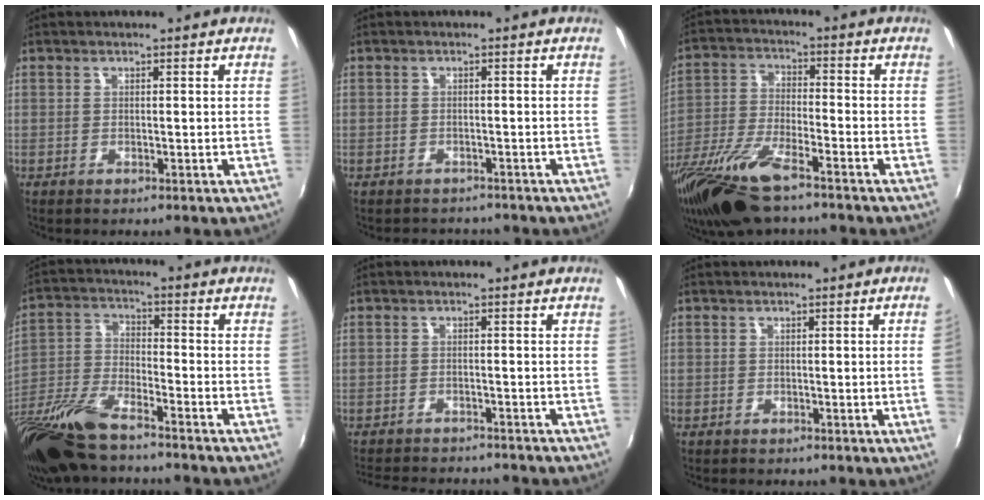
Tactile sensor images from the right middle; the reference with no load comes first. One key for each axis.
{"total": 3.1, "fx": -2.6, "fy": 1.7, "fz": 0.1, "tx": -0.006, "ty": 0.006, "tz": -0.039}
{"total": 16.5, "fx": -11.8, "fy": 4.1, "fz": 10.8, "tx": -0.230, "ty": -0.046, "tz": -0.226}
{"total": 15.9, "fx": -12.0, "fy": 4.1, "fz": 9.5, "tx": -0.207, "ty": -0.037, "tz": -0.235}
{"total": 9.6, "fx": -8.8, "fy": 2.1, "fz": 3.2, "tx": -0.081, "ty": -0.011, "tz": -0.130}
{"total": 2.4, "fx": -0.2, "fy": -1.4, "fz": 1.9, "tx": -0.025, "ty": -0.014, "tz": 0.002}